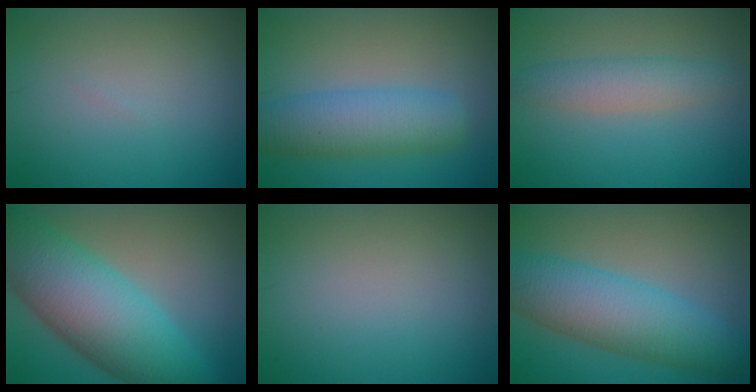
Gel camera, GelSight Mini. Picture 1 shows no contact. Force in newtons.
{"total": 5.6, "press": 5.6, "slide": 0.1}
{"total": 3.3, "press": 3.3, "slide": 0.0}
{"total": 11.3, "press": 11.3, "slide": 0.4}
{"total": 0.0}
{"total": 8.2, "press": 8.2, "slide": 0.1}